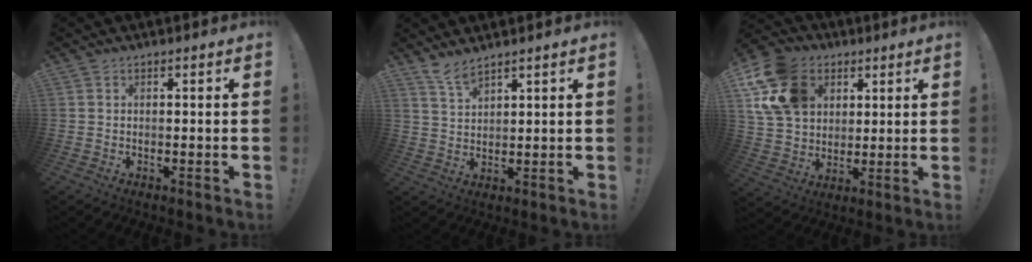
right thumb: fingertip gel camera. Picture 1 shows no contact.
{"total": 5.1, "force": [4.4, 1.0, 2.4], "torque": [-0.050, -0.026, 0.082]}
{"total": 17.3, "force": [6.5, 13.2, 9.1], "torque": [-0.148, -0.019, 0.131]}